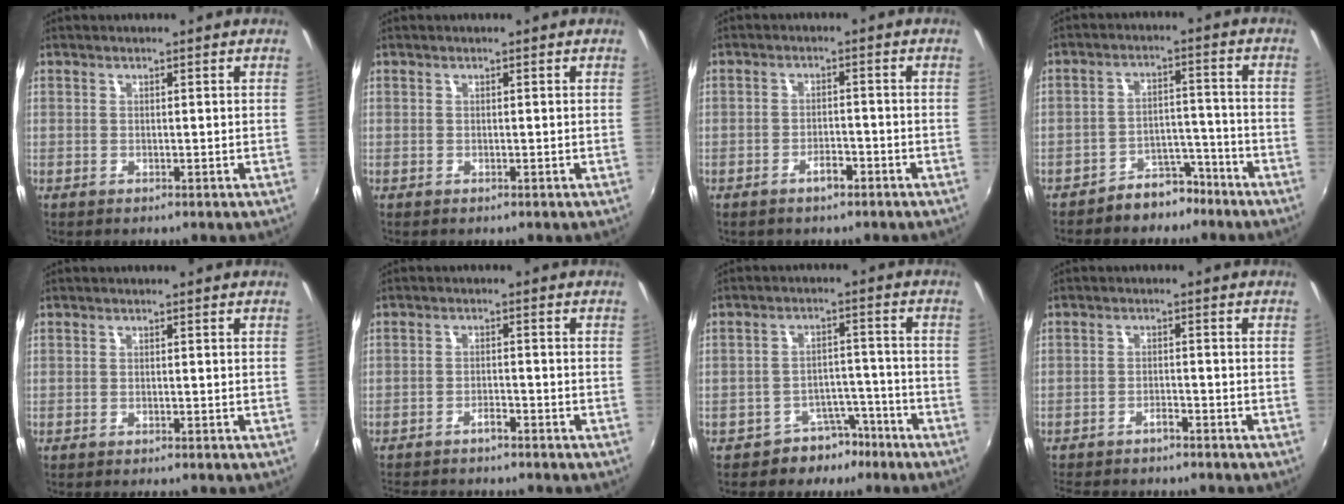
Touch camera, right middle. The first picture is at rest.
{"total": 0.0}
{"total": 2.3, "force": [-1.5, 1.1, 1.4], "torque": [-0.029, 0.004, -0.021]}
{"total": 6.3, "force": [-5.0, 3.4, 1.8], "torque": [-0.035, 0.031, -0.067]}
{"total": 1.9, "force": [-1.8, 0.4, 0.7], "torque": [-0.020, -0.013, -0.028]}
{"total": 6.8, "force": [-6.2, 1.2, 2.5], "torque": [-0.065, -0.005, -0.097]}
{"total": 5.9, "force": [-4.4, 3.7, 1.1], "torque": [-0.014, 0.031, -0.062]}
{"total": 7.0, "force": [-6.3, 1.5, 2.6], "torque": [-0.070, -0.008, -0.098]}